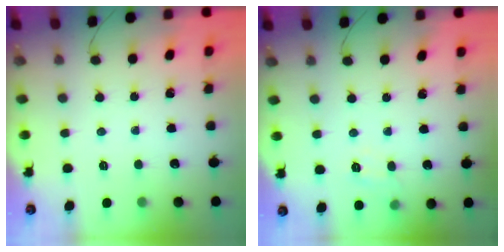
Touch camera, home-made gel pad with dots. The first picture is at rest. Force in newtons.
{"total": 6.5, "press": 6.4, "slide": 1.1}